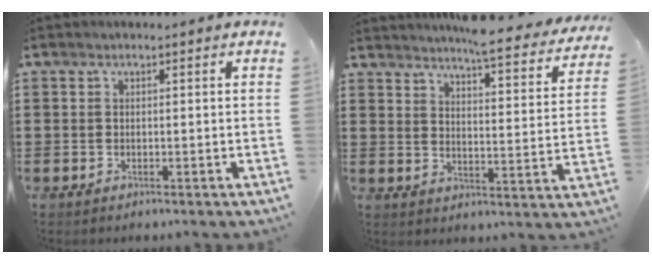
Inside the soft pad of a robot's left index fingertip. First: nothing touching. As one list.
[{"total": 6.1, "force": [5.7, -0.3, 2.2], "torque": [-0.050, -0.043, 0.092]}]